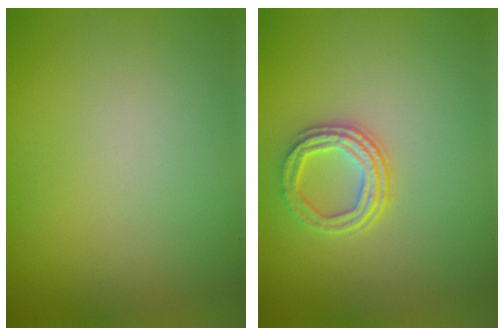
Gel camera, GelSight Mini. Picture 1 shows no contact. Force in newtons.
{"total": 3.0, "press": 2.4, "slide": 1.7}